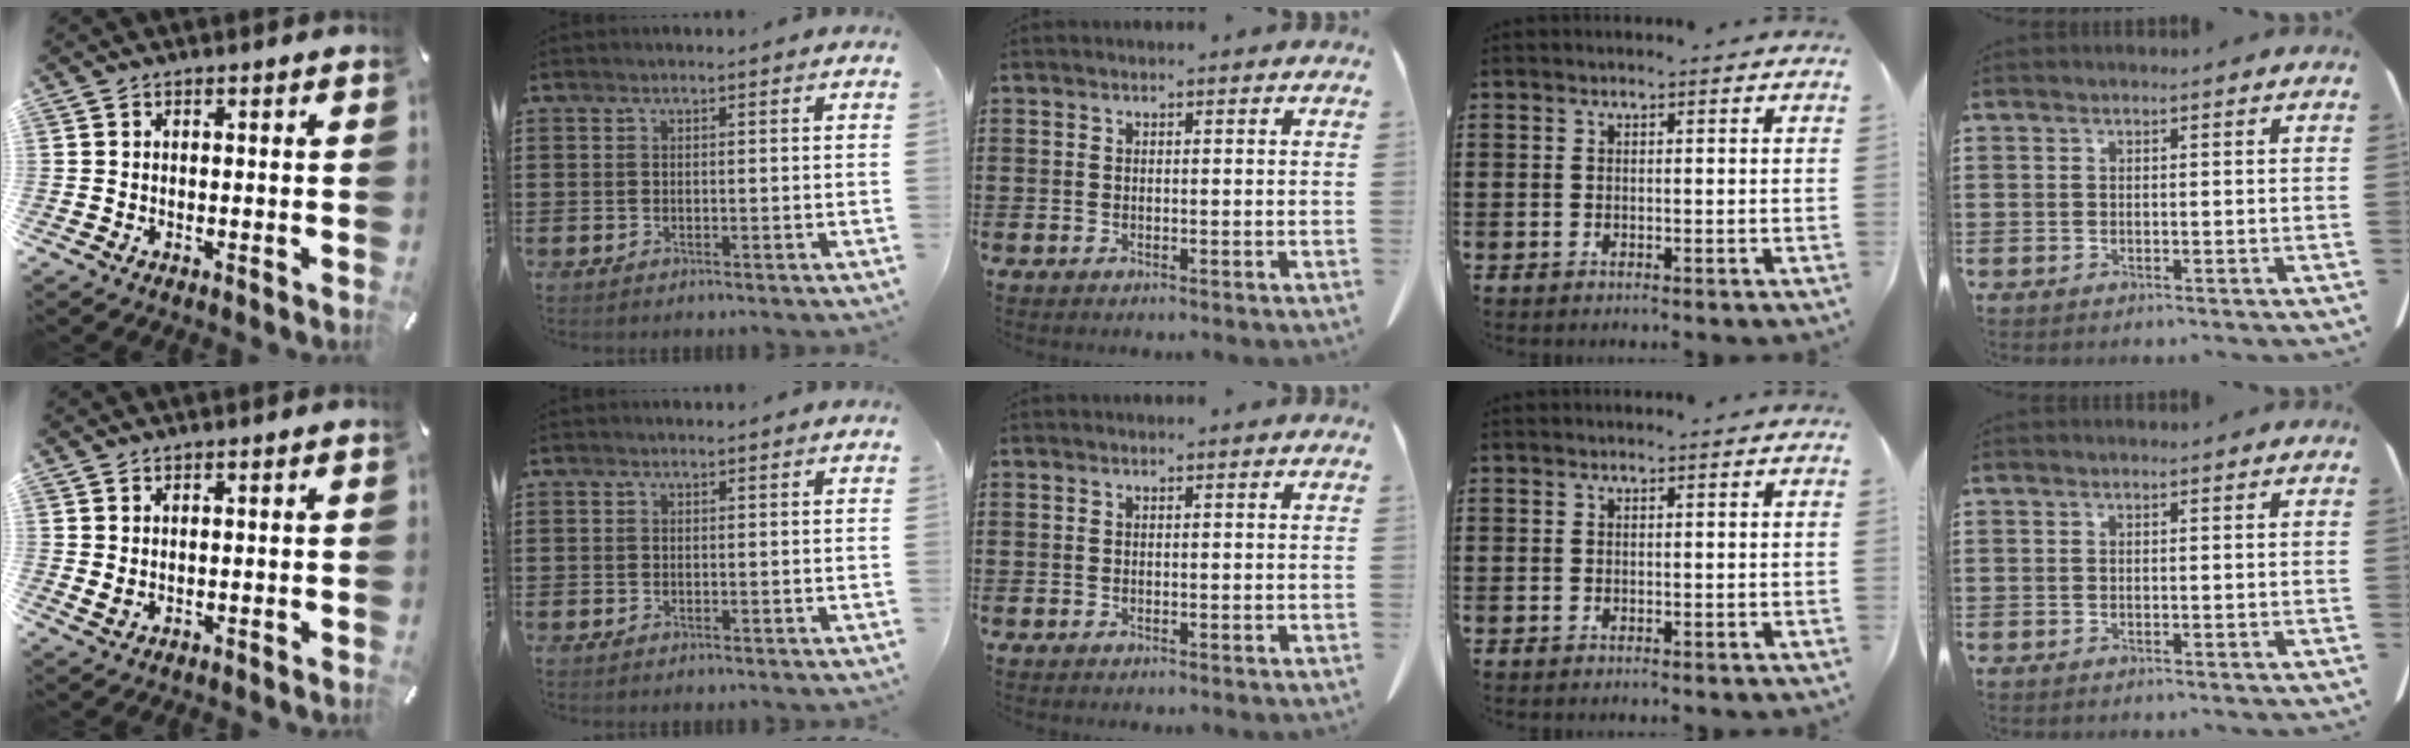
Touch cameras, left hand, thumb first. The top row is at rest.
{"thumb": {"total": 1.4, "force": [0.5, 0.7, 1.1], "torque": [-0.022, 0.000, 0.009]}}